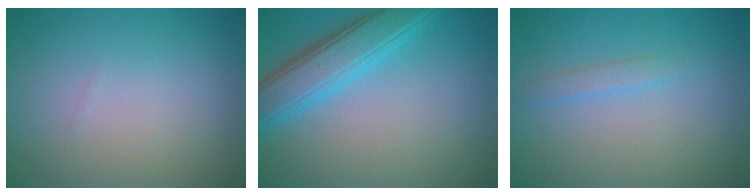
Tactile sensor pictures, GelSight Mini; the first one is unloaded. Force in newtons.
{"total": 5.3, "press": 5.3, "slide": 0.3}
{"total": 1.2, "press": 1.2, "slide": 0.1}